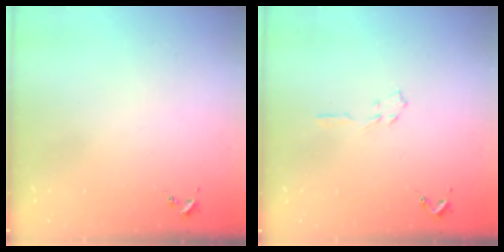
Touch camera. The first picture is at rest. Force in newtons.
{"total": 3.2, "press": 3.1, "slide": 0.4}